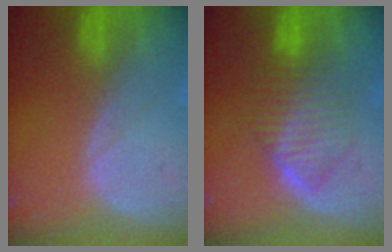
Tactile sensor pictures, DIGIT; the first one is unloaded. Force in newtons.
{"total": 6.4, "press": 6.4, "slide": 0.9}